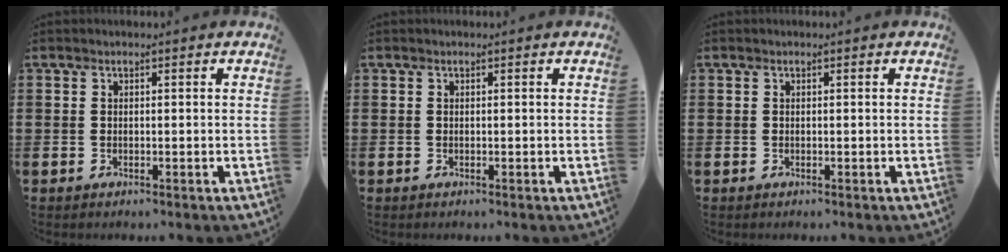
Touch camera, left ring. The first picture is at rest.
{"total": 0.0}
{"total": 0.0}